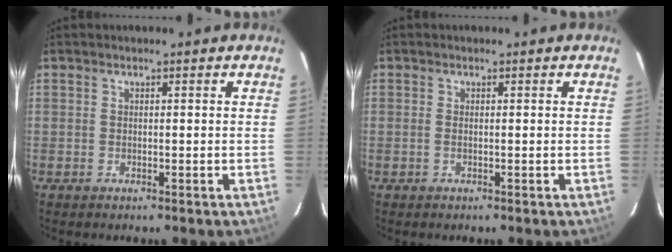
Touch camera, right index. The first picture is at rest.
{"total": 0.7, "force": [-0.2, -0.2, 0.7], "torque": [-0.013, 0.000, -0.005]}